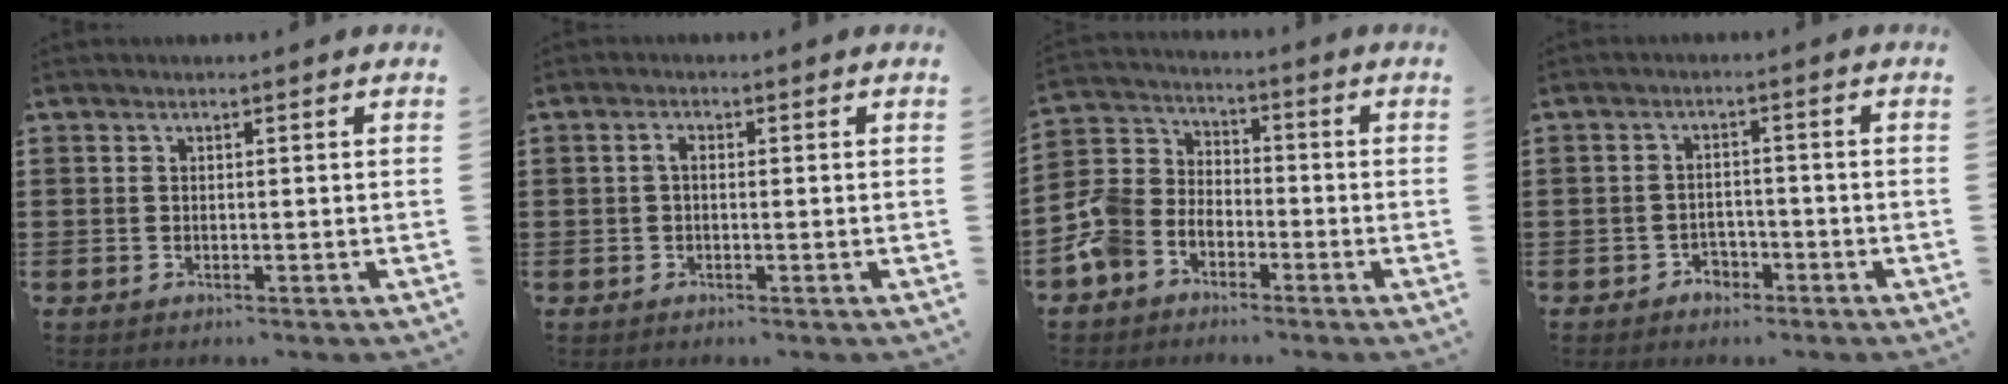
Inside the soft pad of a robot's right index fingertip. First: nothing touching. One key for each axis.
{"total": 1.5, "fx": -0.2, "fy": 0.7, "fz": 1.3, "tx": -0.033, "ty": 0.000, "tz": -0.007}
{"total": 6.3, "fx": -3.8, "fy": 4.9, "fz": 1.5, "tx": -0.075, "ty": 0.007, "tz": -0.086}
{"total": 2.3, "fx": -1.8, "fy": 1.4, "fz": 0.4, "tx": -0.014, "ty": 0.001, "tz": -0.039}